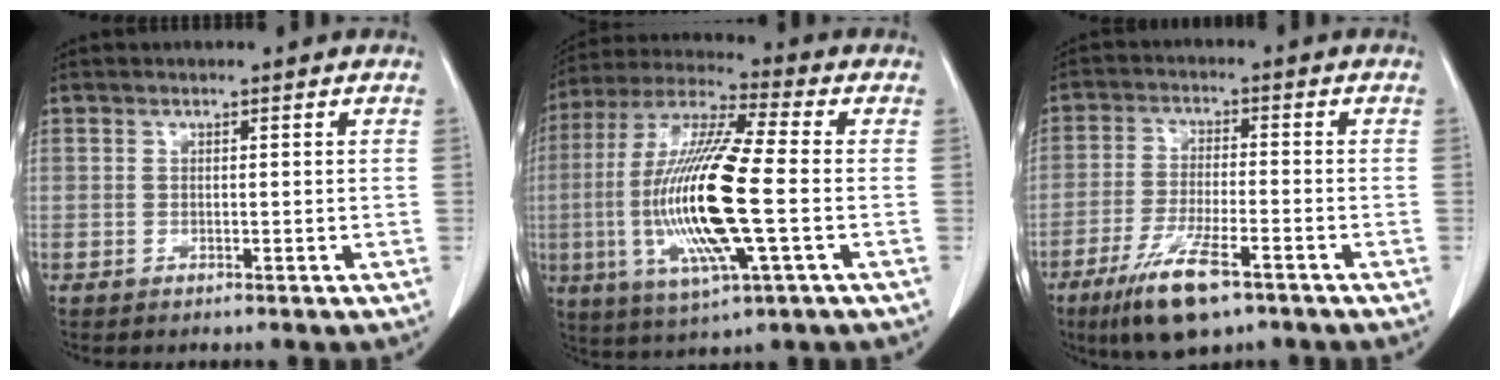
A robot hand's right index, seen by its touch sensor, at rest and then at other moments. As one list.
[{"total": 18.6, "force": [-2.8, 1.9, 18.3], "torque": [-0.385, -0.012, -0.053]}, {"total": 10.1, "force": [-6.3, 2.1, 7.7], "torque": [-0.148, -0.021, -0.107]}]